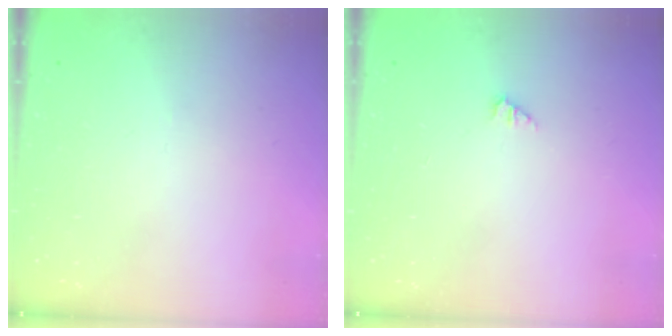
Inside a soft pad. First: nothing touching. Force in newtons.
{"total": 0.9, "press": 0.8, "slide": 0.2}